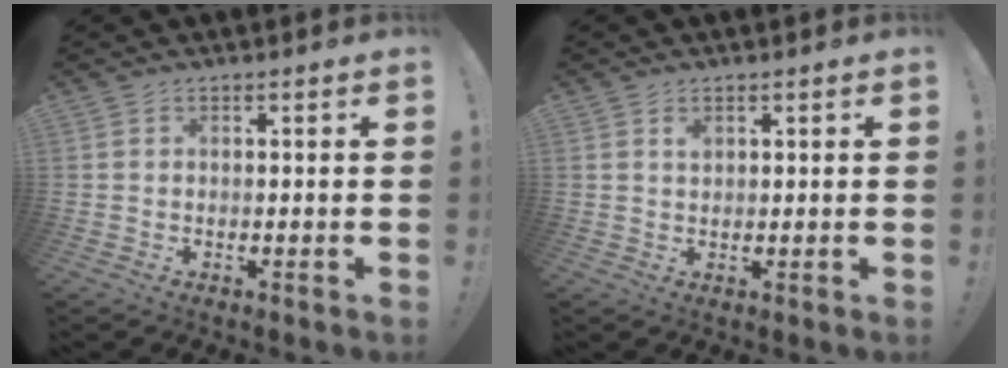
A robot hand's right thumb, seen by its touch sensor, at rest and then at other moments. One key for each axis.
{"total": 1.2, "fx": 0.8, "fy": 0.7, "fz": 0.5, "tx": 0.006, "ty": -0.007, "tz": 0.013}